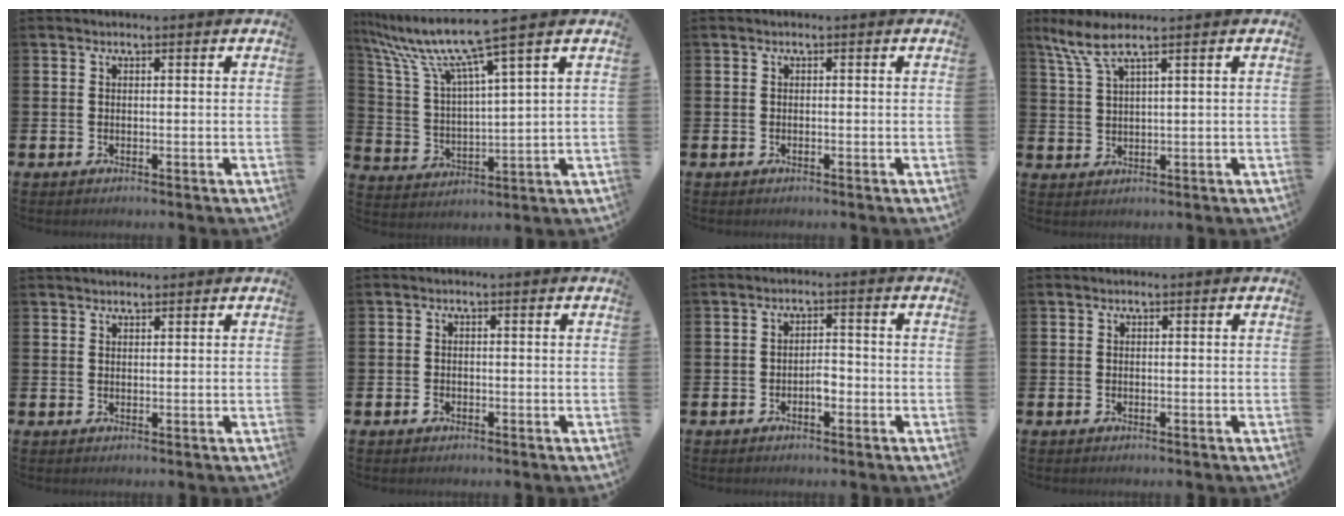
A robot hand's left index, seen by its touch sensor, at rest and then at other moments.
{"total": 9.8, "force": [8.0, 0.2, 5.6], "torque": [-0.143, -0.042, 0.133]}
{"total": 0.0}
{"total": 4.7, "force": [3.3, 0.4, 3.3], "torque": [-0.076, -0.002, 0.059]}
{"total": 1.7, "force": [1.6, 0.5, 0.2], "torque": [0.006, -0.002, 0.027]}
{"total": 0.9, "force": [-0.5, 0.7, 0.4], "torque": [-0.012, 0.004, -0.010]}
{"total": 2.0, "force": [-0.9, 0.9, 1.6], "torque": [-0.034, 0.008, -0.017]}
{"total": 0.0}